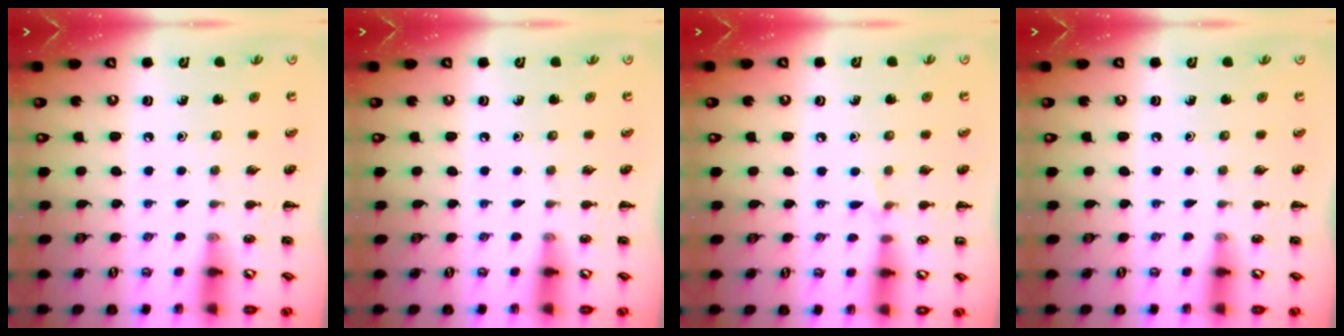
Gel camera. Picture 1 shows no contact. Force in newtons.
{"total": 0.0}
{"total": 3.9, "press": 3.7, "slide": 1.2}
{"total": 0.0}